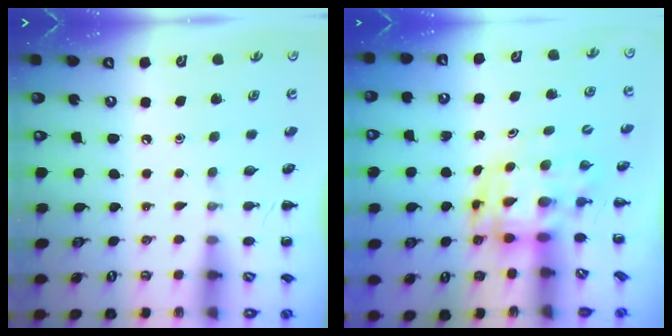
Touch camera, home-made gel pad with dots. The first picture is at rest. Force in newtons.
{"total": 3.6, "press": 3.5, "slide": 0.7}